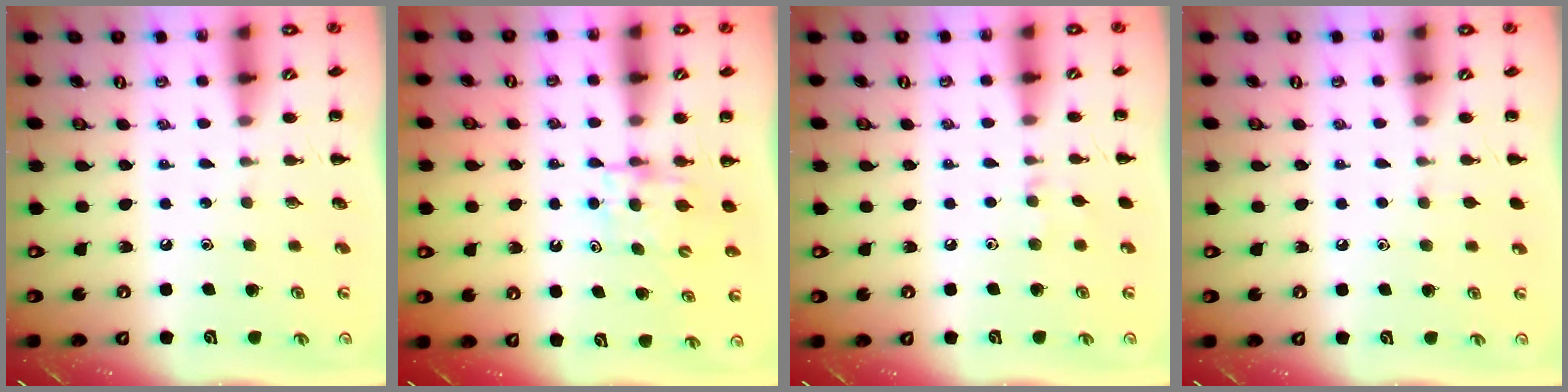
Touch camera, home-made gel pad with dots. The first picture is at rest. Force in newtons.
{"total": 5.2, "press": 5.2, "slide": 0.4}
{"total": 2.9, "press": 2.7, "slide": 1.1}
{"total": 3.1, "press": 2.9, "slide": 1.2}